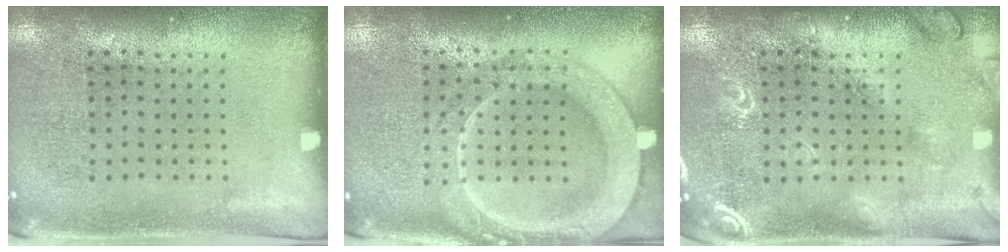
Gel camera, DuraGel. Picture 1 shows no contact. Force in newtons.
{"total": 2.2, "press": 2.2, "slide": 0.3}
{"total": 2.9, "press": 2.9, "slide": 0.4}